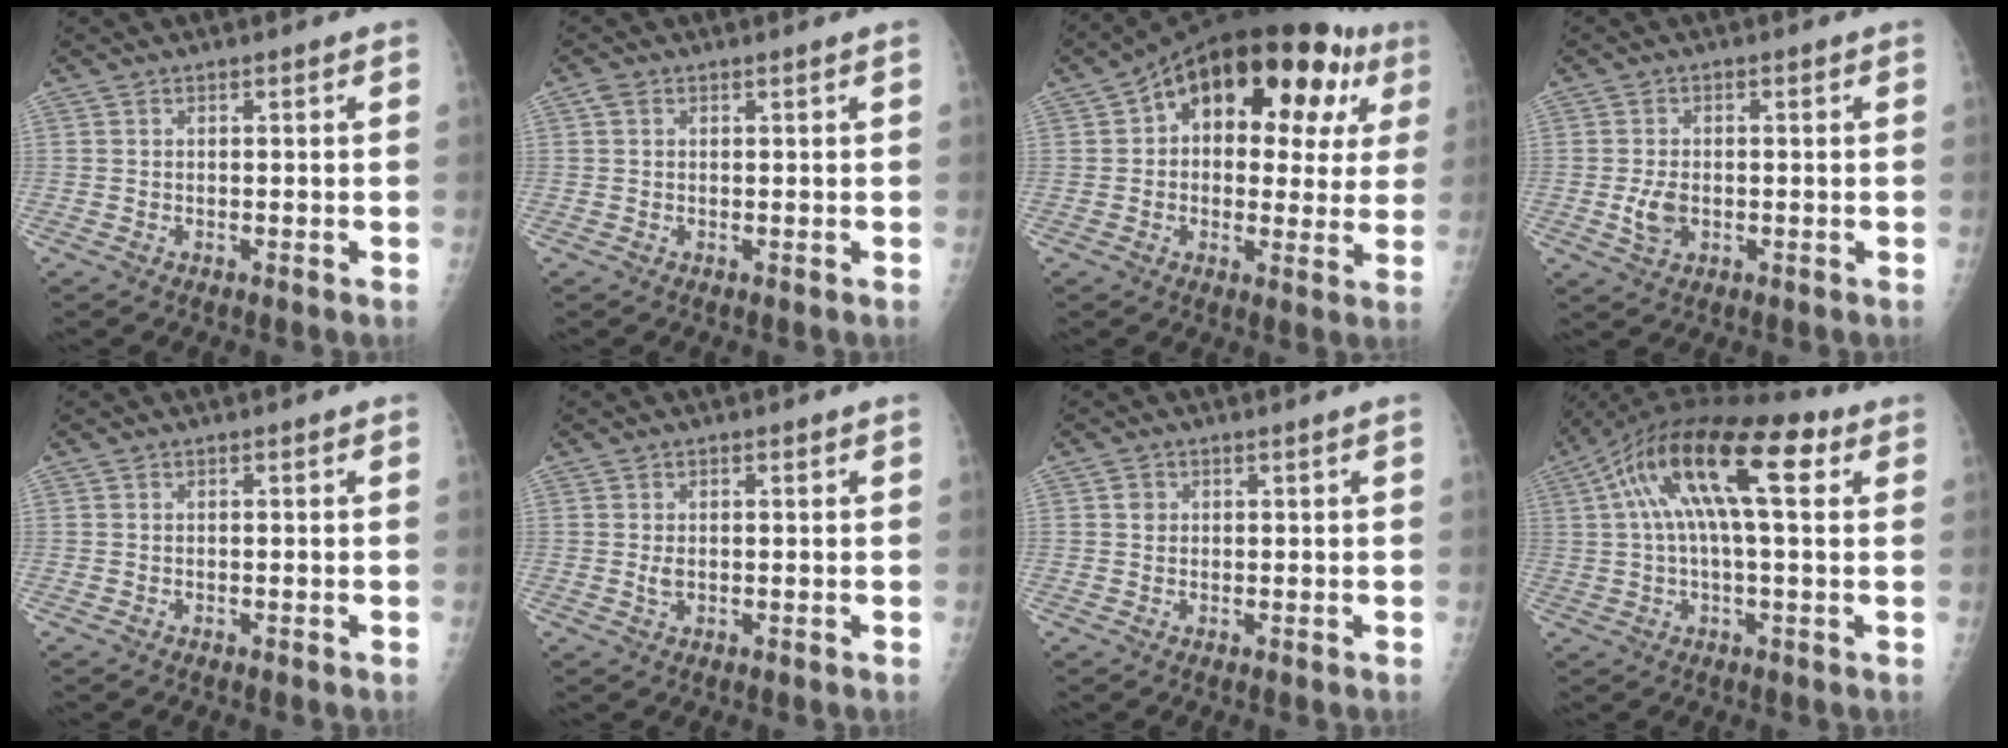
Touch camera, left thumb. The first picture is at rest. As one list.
[{"total": 1.2, "force": [0.5, 0.6, 1.0], "torque": [-0.025, 0.008, 0.013]}, {"total": 21.0, "force": [7.0, 12.1, 15.6], "torque": [-0.173, 0.026, 0.090]}, {"total": 4.0, "force": [-0.7, 2.6, 2.9], "torque": [-0.056, -0.002, -0.009]}, {"total": 0.0}, {"total": 1.5, "force": [0.2, 0.9, 1.2], "torque": [-0.022, -0.003, 0.006]}, {"total": 1.1, "force": [0.4, 0.8, 0.6], "torque": [-0.004, 0.000, 0.006]}, {"total": 16.0, "force": [4.8, 5.5, 14.2], "torque": [-0.254, 0.036, 0.074]}]